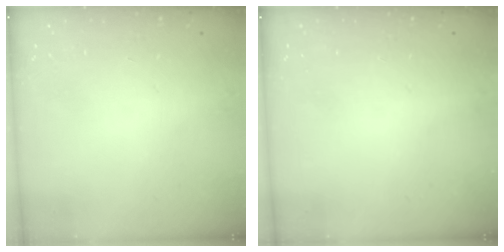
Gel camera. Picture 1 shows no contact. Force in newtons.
{"total": 0.0}